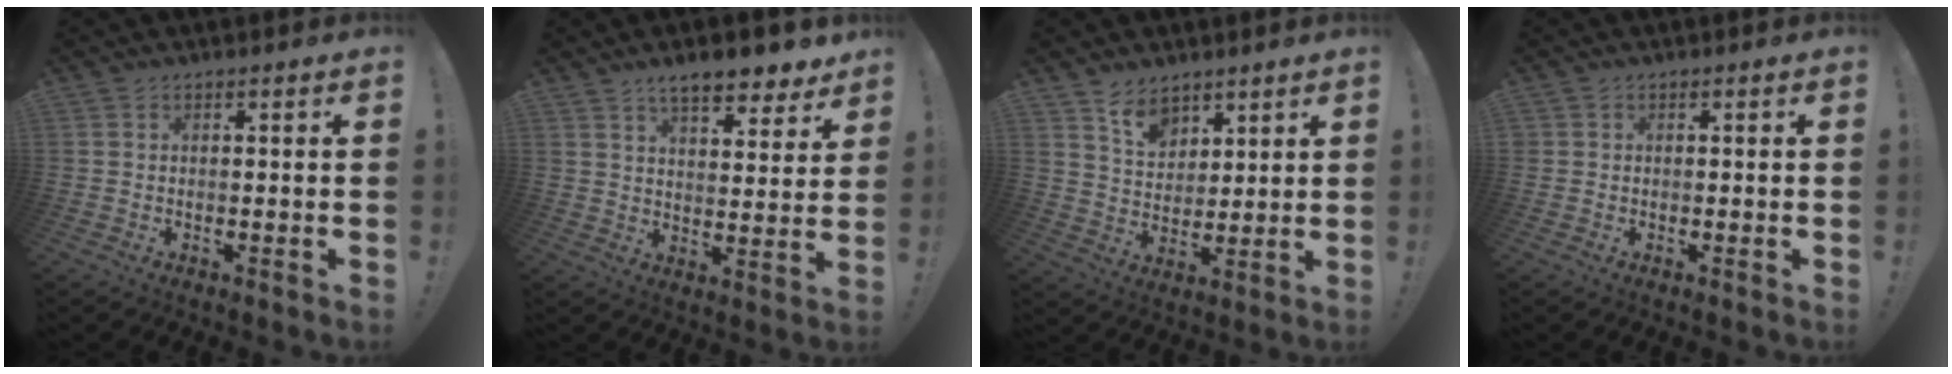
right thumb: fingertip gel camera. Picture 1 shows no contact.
{"total": 10.1, "force": [7.7, 3.2, 5.7], "torque": [-0.077, -0.056, 0.133]}
{"total": 8.1, "force": [6.1, 4.9, 2.4], "torque": [-0.044, -0.041, 0.118]}
{"total": 0.6, "force": [0.2, 0.6, 0.0], "torque": [0.001, 0.000, 0.004]}